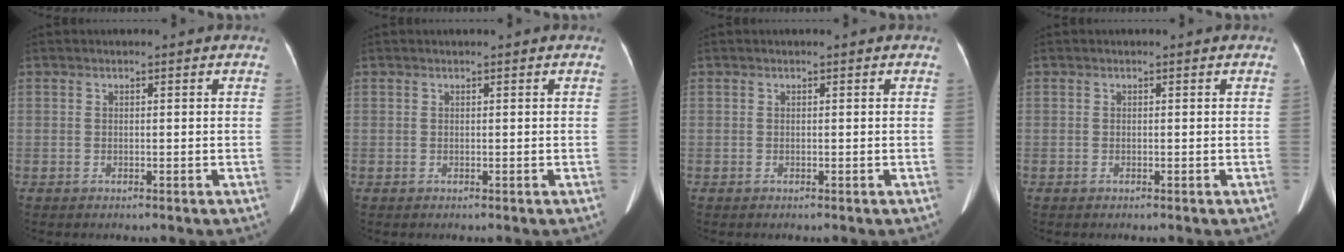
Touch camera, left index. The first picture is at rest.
{"total": 0.0}
{"total": 0.0}
{"total": 0.0}